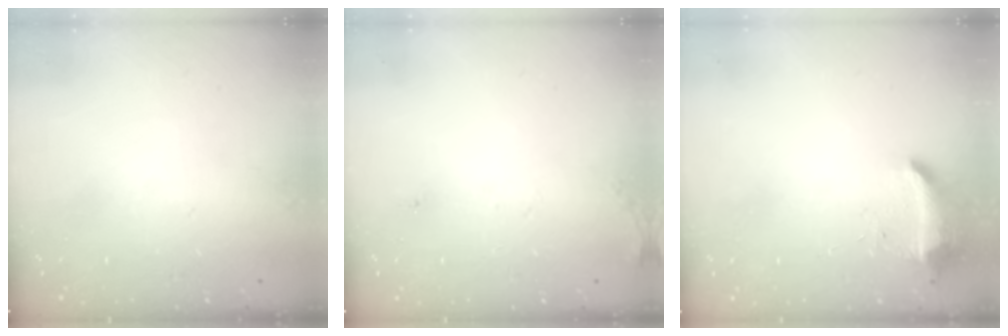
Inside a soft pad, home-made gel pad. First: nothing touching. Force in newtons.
{"total": 6.5, "press": 6.2, "slide": 1.8}
{"total": 8.3, "press": 8.3, "slide": 0.2}